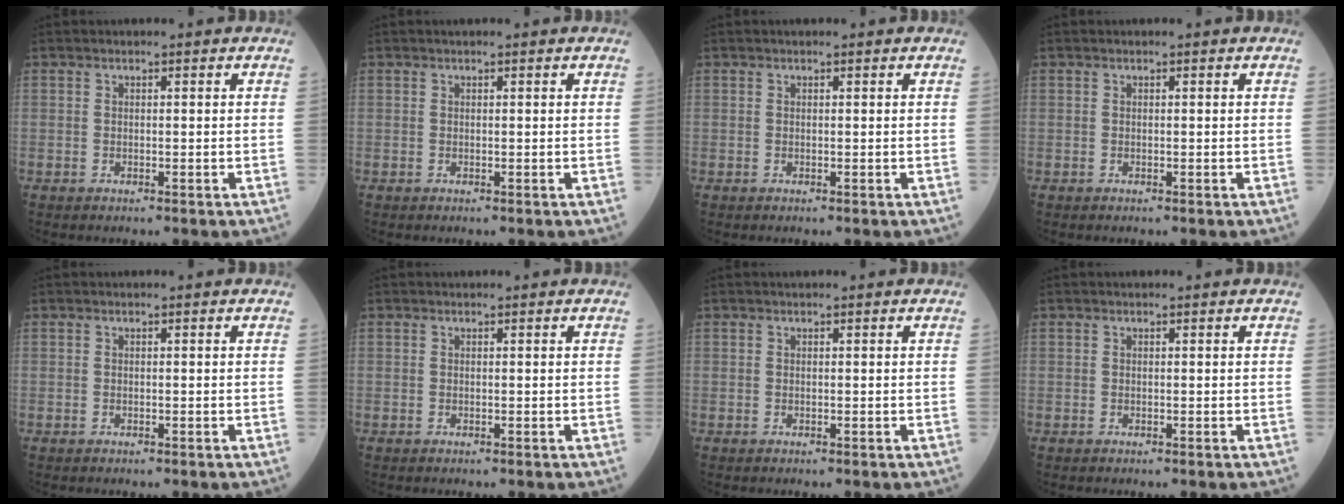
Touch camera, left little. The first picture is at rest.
{"total": 0.0}
{"total": 0.0}
{"total": 0.0}
{"total": 0.0}
{"total": 0.0}
{"total": 0.0}
{"total": 0.0}